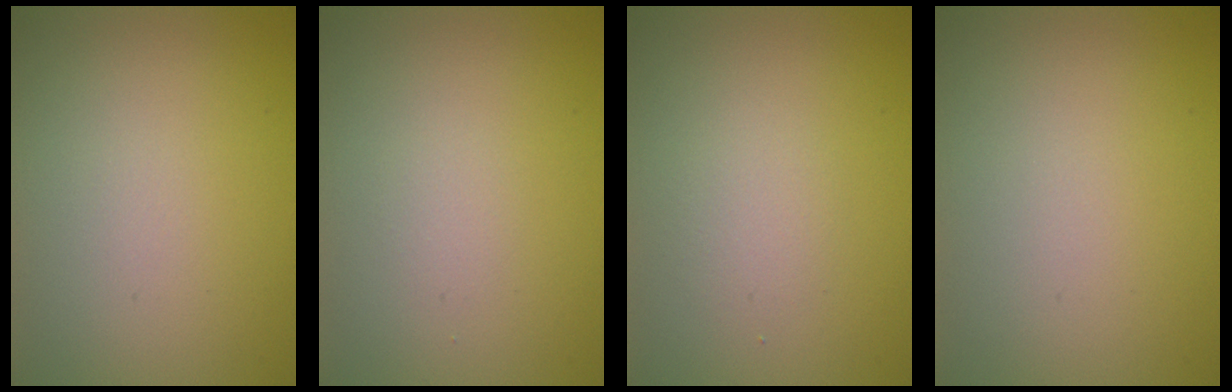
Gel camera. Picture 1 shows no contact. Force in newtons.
{"total": 0.6, "press": 0.6, "slide": 0.0}
{"total": 1.3, "press": 1.3, "slide": 0.1}
{"total": 0.0}